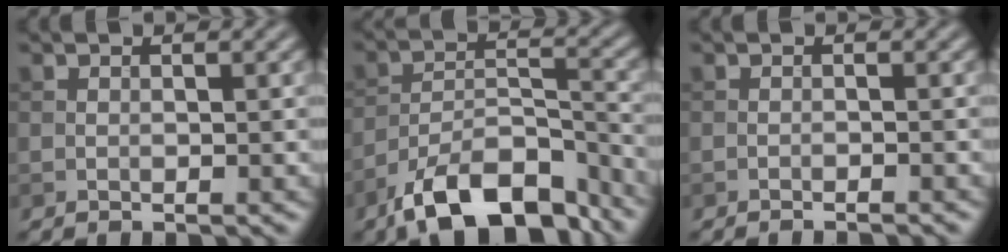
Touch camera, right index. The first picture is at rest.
{"total": 11.1, "force": [-8.2, 4.4, 6.0], "torque": [-0.097, -0.003, -0.144]}
{"total": 1.4, "force": [-1.2, 0.1, 0.7], "torque": [-0.007, 0.003, -0.020]}